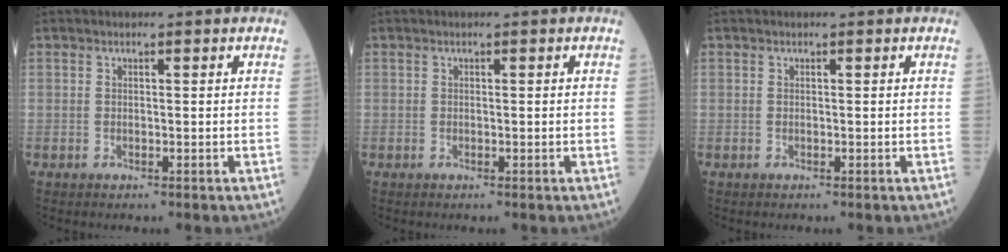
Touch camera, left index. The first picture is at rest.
{"total": 0.0}
{"total": 0.0}